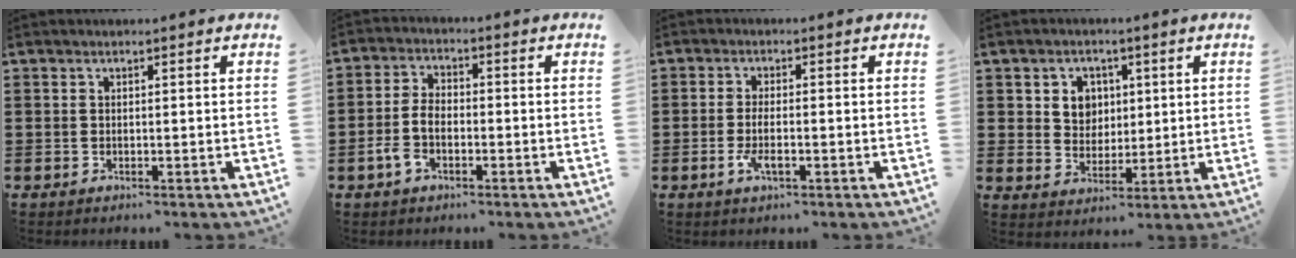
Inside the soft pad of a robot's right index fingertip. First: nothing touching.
{"total": 4.8, "force": [-1.8, 2.6, 3.6], "torque": [-0.083, 0.001, -0.038]}
{"total": 3.2, "force": [-1.1, 0.9, 2.9], "torque": [-0.064, -0.004, -0.025]}
{"total": 5.0, "force": [1.5, 4.4, 1.7], "torque": [-0.046, 0.012, 0.023]}